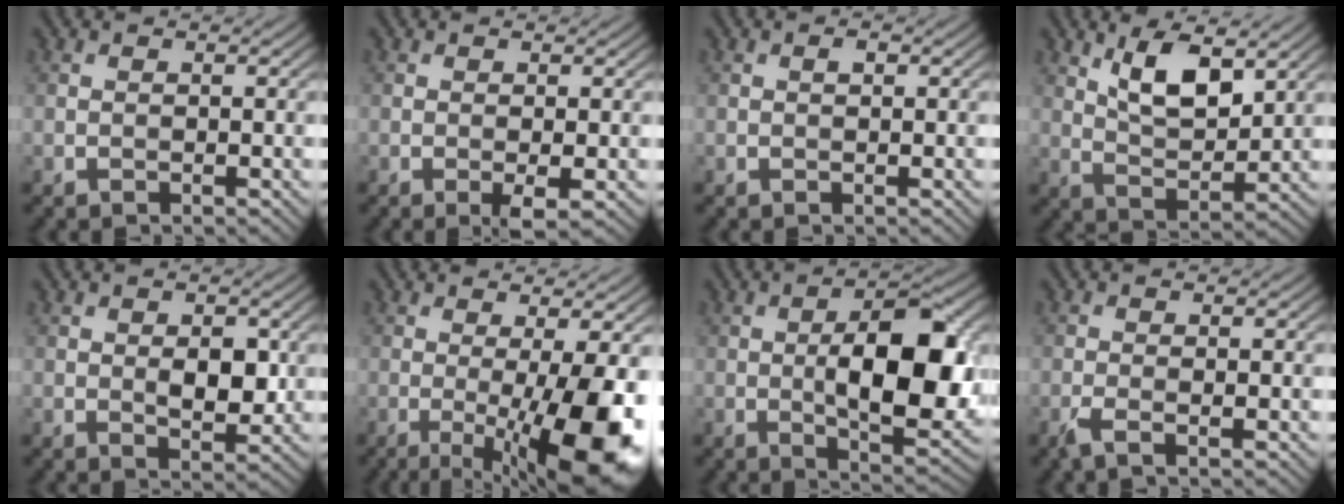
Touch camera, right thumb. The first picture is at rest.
{"total": 1.9, "force": [-0.5, 0.2, 1.8], "torque": [-0.037, -0.003, -0.012]}
{"total": 0.7, "force": [0.2, 0.3, 0.6], "torque": [-0.010, 0.001, 0.002]}
{"total": 7.6, "force": [4.0, 3.1, 5.7], "torque": [-0.114, -0.007, 0.078]}
{"total": 3.9, "force": [0.3, 2.1, 3.3], "torque": [-0.054, -0.005, 0.009]}
{"total": 12.8, "force": [-2.8, 2.9, 12.1], "torque": [-0.159, 0.003, -0.034]}
{"total": 12.2, "force": [-0.2, 5.1, 11.1], "torque": [-0.165, -0.002, -0.003]}
{"total": 1.9, "force": [-0.9, 0.2, 1.6], "torque": [-0.041, 0.002, -0.027]}